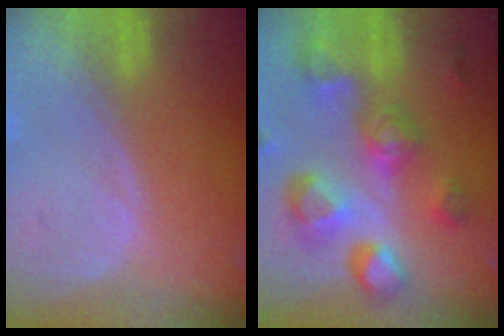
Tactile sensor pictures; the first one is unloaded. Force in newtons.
{"total": 11.3, "press": 10.1, "slide": 5.1}